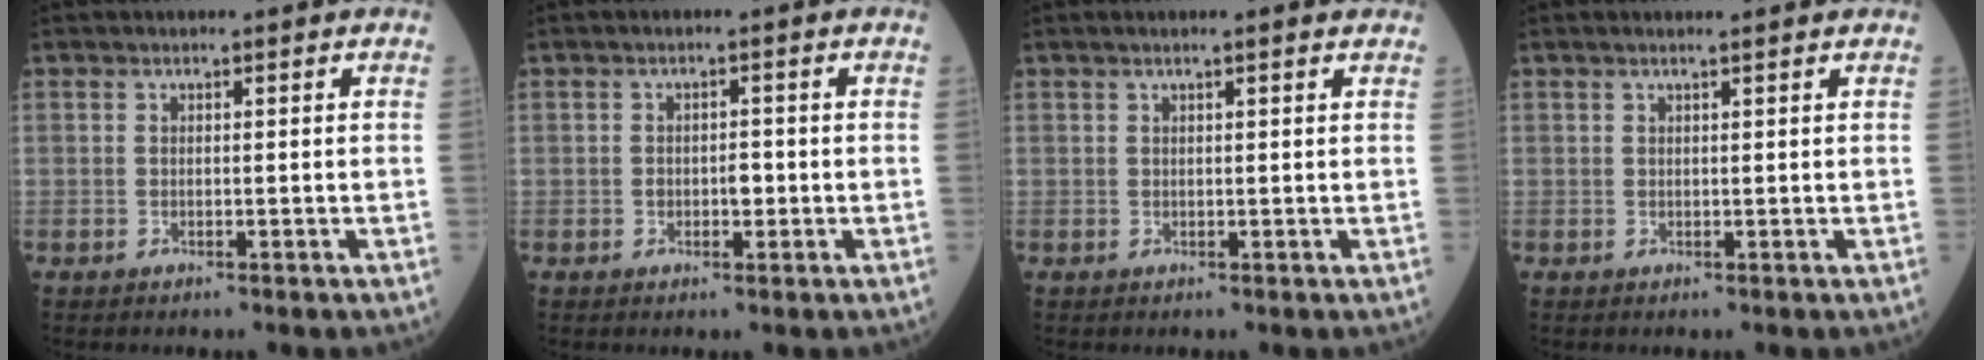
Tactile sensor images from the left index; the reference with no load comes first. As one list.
[{"total": 1.9, "force": [-0.5, 1.0, 1.5], "torque": [-0.023, 0.004, -0.005]}, {"total": 2.3, "force": [1.5, 0.1, 1.8], "torque": [-0.025, 0.016, 0.018]}, {"total": 1.8, "force": [1.4, -0.2, 1.1], "torque": [-0.018, 0.010, 0.017]}]